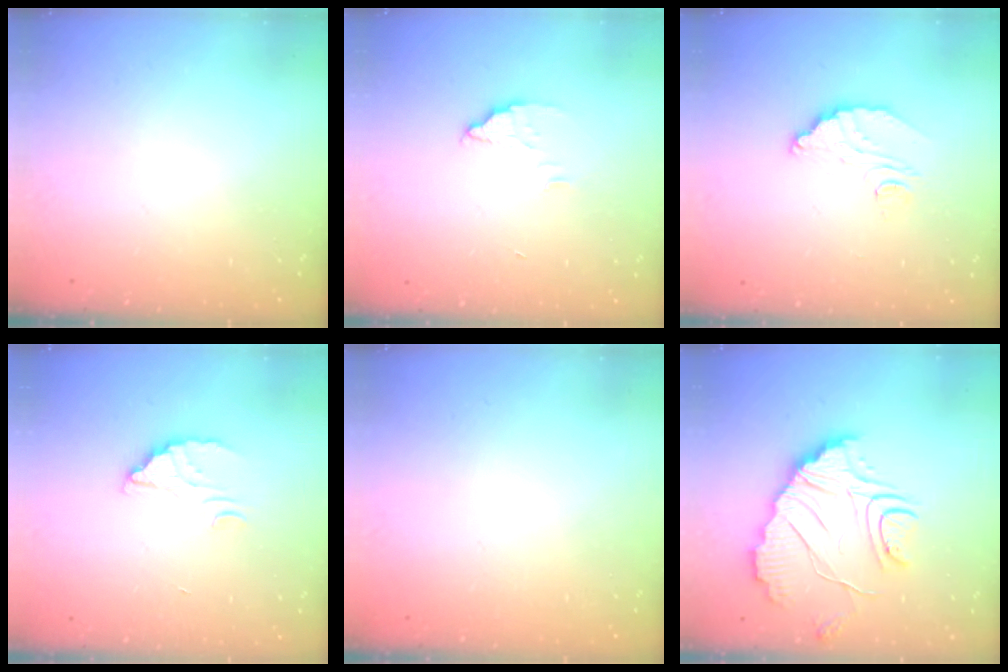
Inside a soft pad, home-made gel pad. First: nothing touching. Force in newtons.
{"total": 2.2, "press": 2.2, "slide": 0.1}
{"total": 9.0, "press": 9.0, "slide": 0.7}
{"total": 2.5, "press": 2.5, "slide": 0.1}
{"total": 2.3, "press": 2.3, "slide": 0.1}
{"total": 14.3, "press": 14.3, "slide": 1.1}